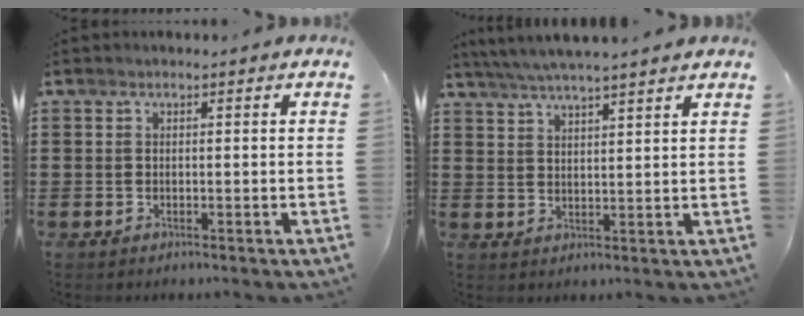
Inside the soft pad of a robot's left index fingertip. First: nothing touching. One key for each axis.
{"total": 4.4, "fx": 4.0, "fy": -0.3, "fz": 1.7, "tx": -0.044, "ty": -0.013, "tz": 0.071}